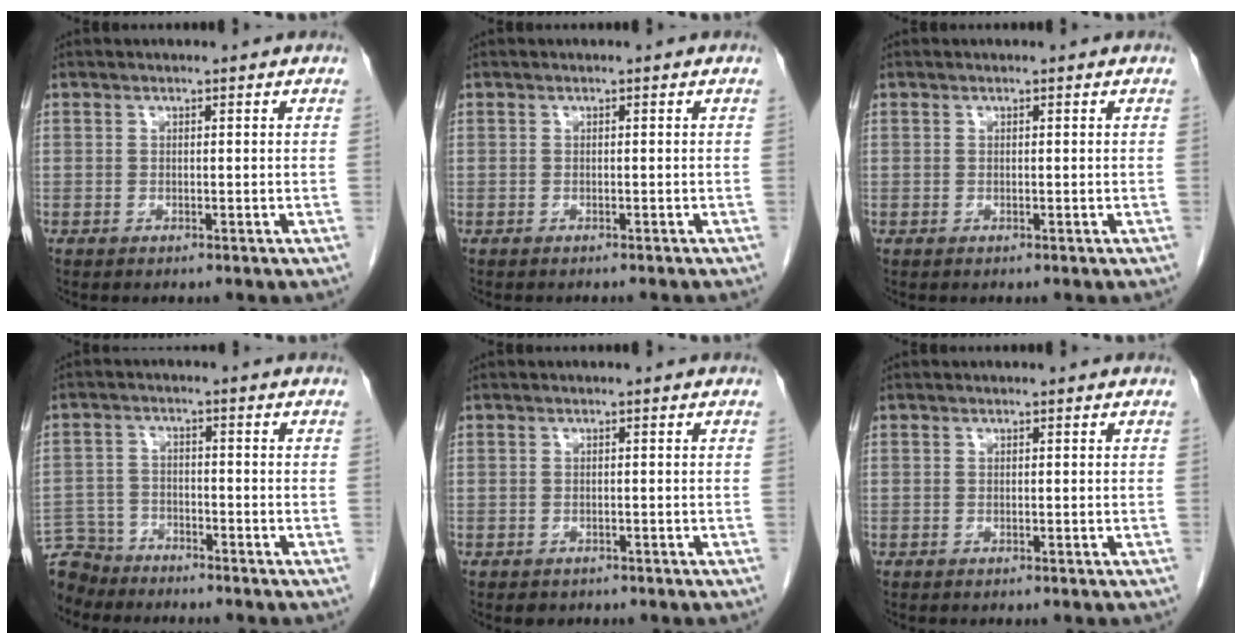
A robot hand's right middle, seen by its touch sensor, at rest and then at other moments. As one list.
[{"total": 3.0, "force": [-2.7, 0.3, 1.1], "torque": [-0.014, -0.003, -0.032]}, {"total": 0.0}, {"total": 7.2, "force": [-6.7, 2.6, -0.2], "torque": [0.001, 0.000, -0.127]}, {"total": 1.4, "force": [-1.0, 0.9, 0.3], "torque": [-0.008, 0.000, -0.010]}, {"total": 0.0}]